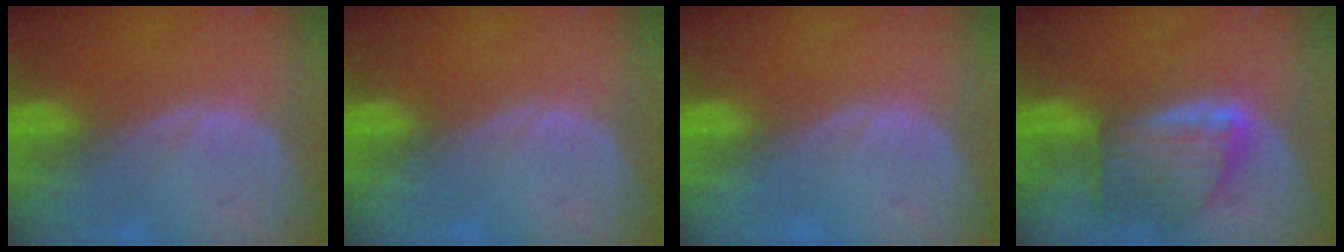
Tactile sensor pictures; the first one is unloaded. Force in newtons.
{"total": 0.0}
{"total": 0.5, "press": 0.1, "slide": 0.5}
{"total": 8.0, "press": 7.3, "slide": 3.3}